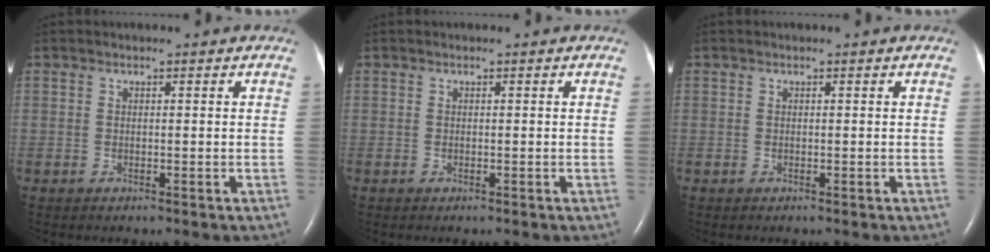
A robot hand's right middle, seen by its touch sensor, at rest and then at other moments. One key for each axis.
{"total": 0.0}
{"total": 0.0}